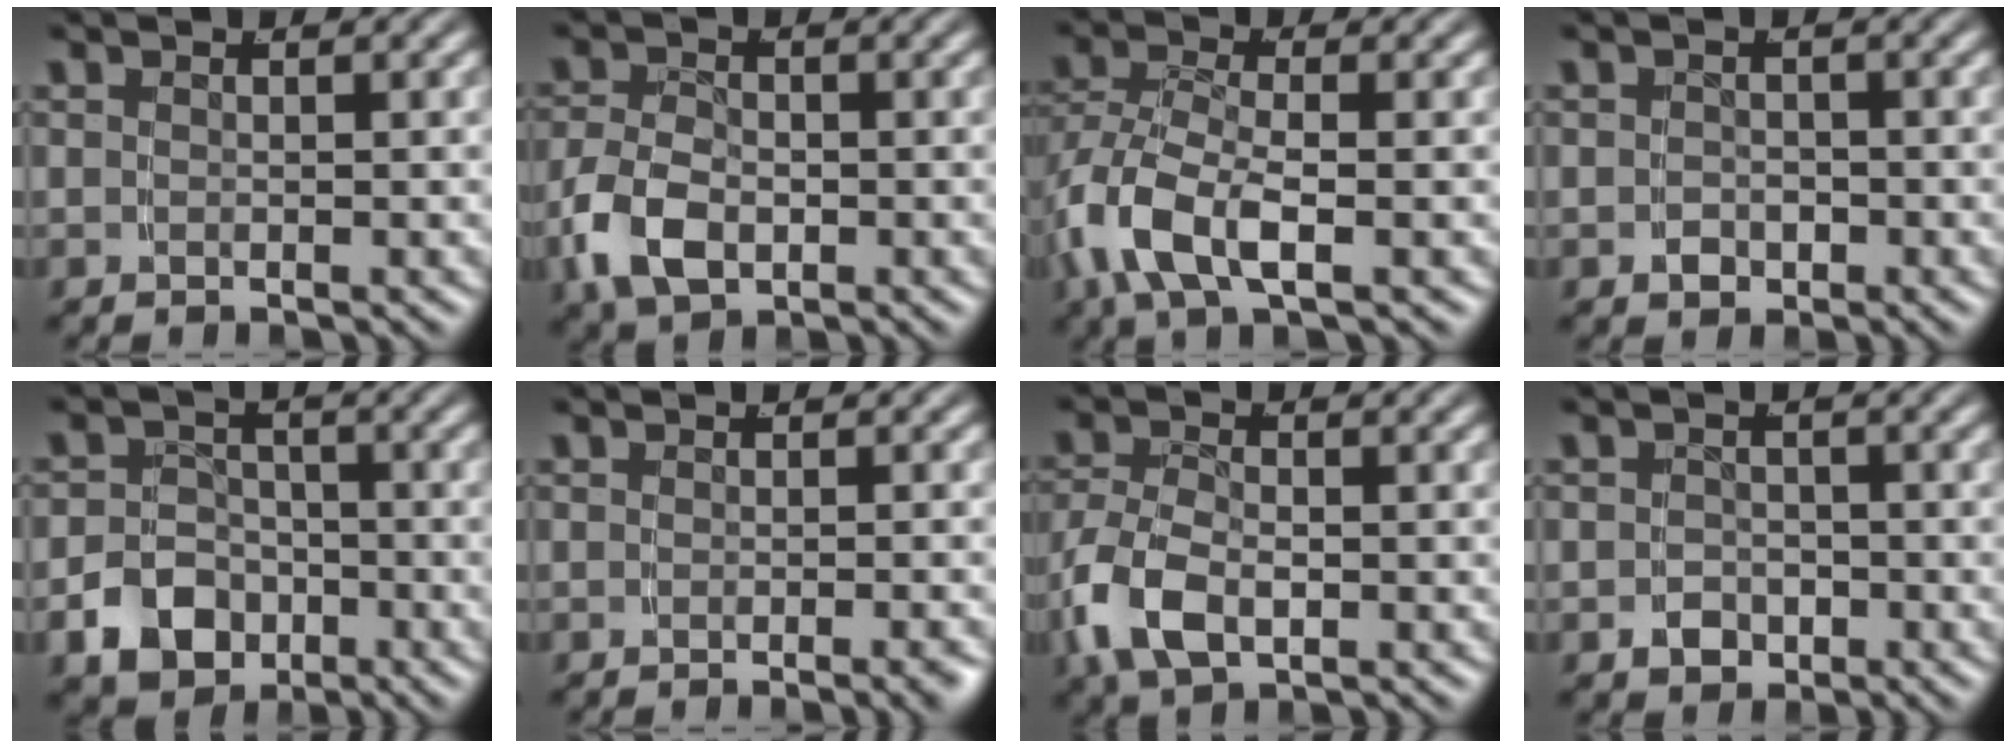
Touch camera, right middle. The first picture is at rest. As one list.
[{"total": 4.7, "force": [-1.2, 3.3, 3.1], "torque": [-0.077, -0.010, -0.013]}, {"total": 5.6, "force": [-1.3, 3.3, 4.4], "torque": [-0.123, -0.016, -0.017]}, {"total": 1.1, "force": [-0.4, 0.9, 0.3], "torque": [-0.007, -0.003, -0.006]}, {"total": 7.5, "force": [-3.3, 6.4, 2.2], "torque": [-0.032, -0.013, -0.060]}, {"total": 0.9, "force": [-0.4, 0.0, 0.8], "torque": [-0.012, 0.010, -0.013]}, {"total": 5.2, "force": [-1.2, 3.6, 3.6], "torque": [-0.105, -0.021, -0.006]}, {"total": 2.0, "force": [-0.9, 1.7, 0.6], "torque": [-0.006, -0.005, -0.013]}]